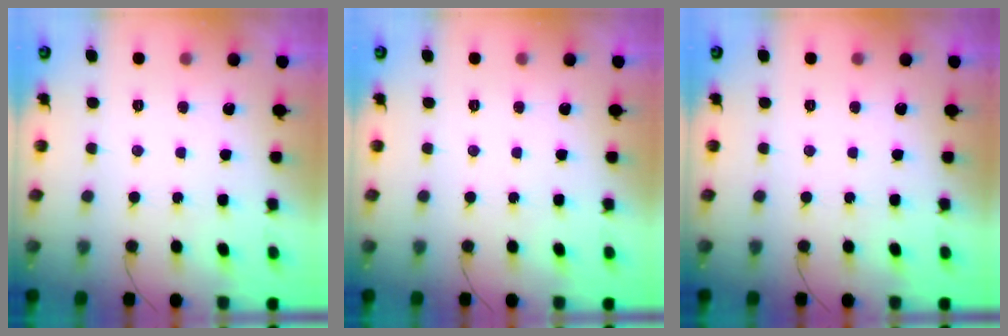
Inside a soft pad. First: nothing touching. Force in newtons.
{"total": 0.0}
{"total": 0.0}